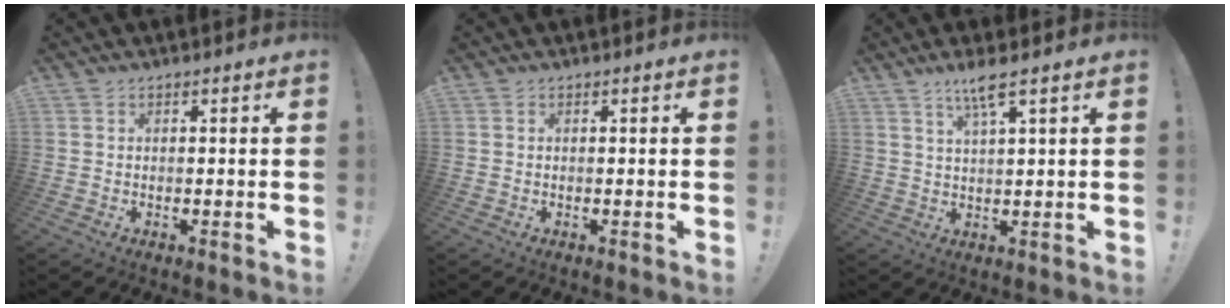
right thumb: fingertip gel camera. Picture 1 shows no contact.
{"total": 0.0}
{"total": 6.0, "force": [3.7, 0.5, 4.7], "torque": [-0.089, -0.008, 0.060]}